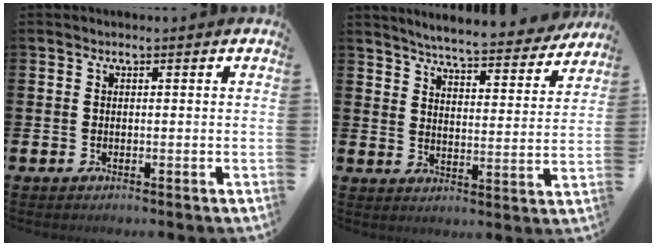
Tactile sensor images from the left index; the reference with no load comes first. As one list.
[{"total": 6.0, "force": [5.8, 0.2, 1.5], "torque": [-0.050, -0.044, 0.096]}]